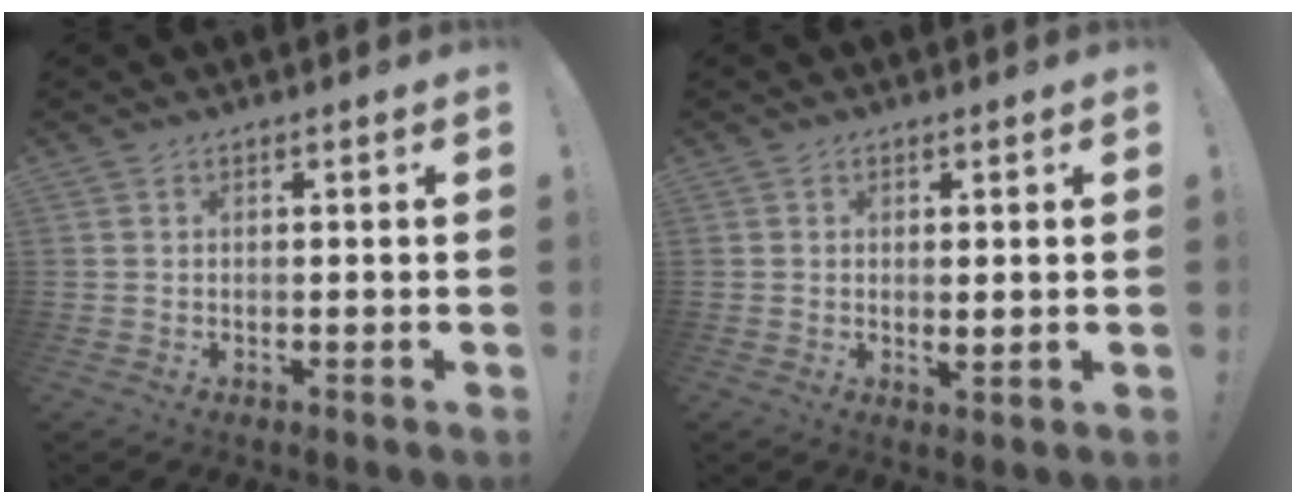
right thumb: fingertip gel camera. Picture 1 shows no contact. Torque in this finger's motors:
{"motor_torque": [-0.04, -0.18, -0.02, 0.17, -0.01]}